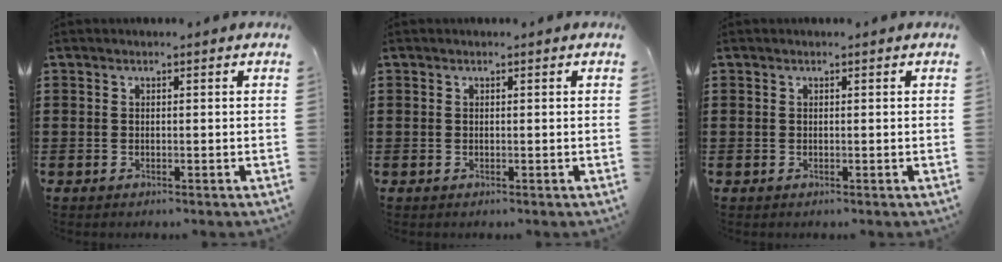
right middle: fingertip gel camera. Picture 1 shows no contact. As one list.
[{"total": 0.0}, {"total": 0.0}]